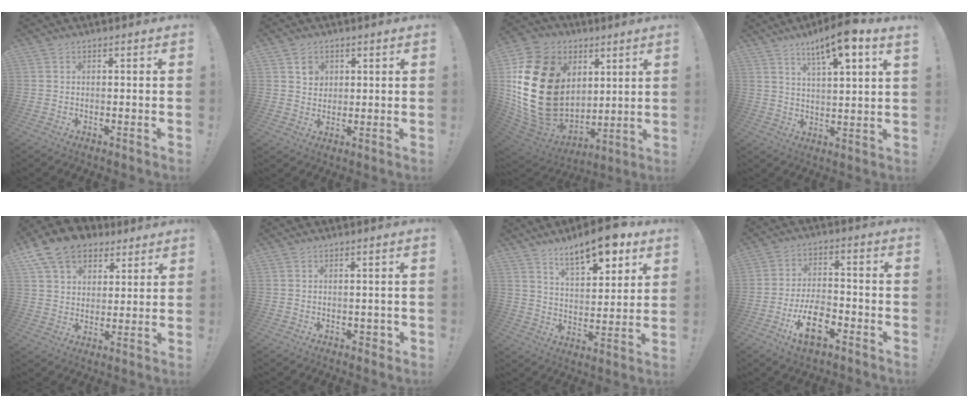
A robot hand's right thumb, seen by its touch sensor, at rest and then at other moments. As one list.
[{"total": 4.4, "force": [2.3, 3.6, 0.9], "torque": [0.002, -0.014, 0.038]}, {"total": 29.1, "force": [4.2, 21.5, 19.1], "torque": [-0.378, -0.024, 0.122]}, {"total": 10.5, "force": [6.7, 1.4, 8.0], "torque": [-0.124, -0.034, 0.107]}, {"total": 14.2, "force": [8.6, 9.6, 6.0], "torque": [-0.098, -0.047, 0.167]}, {"total": 2.0, "force": [-0.2, 1.7, 1.1], "torque": [-0.008, 0.004, -0.004]}, {"total": 14.5, "force": [9.8, 5.1, 9.4], "torque": [-0.128, -0.059, 0.162]}, {"total": 13.0, "force": [-6.7, 6.6, 9.0], "torque": [-0.157, 0.038, -0.114]}]